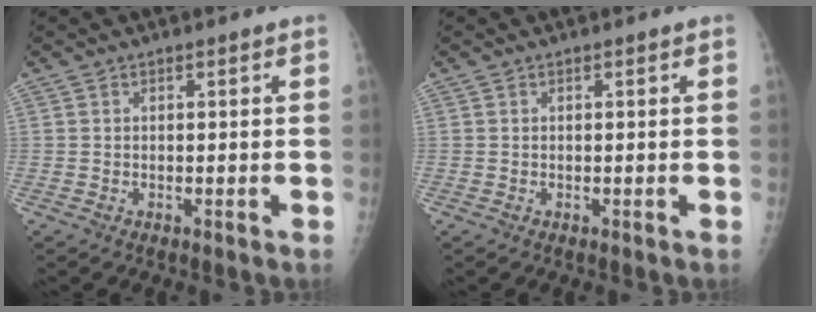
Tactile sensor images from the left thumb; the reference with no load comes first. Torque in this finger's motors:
{"motor_torque": [-0.31, 0.01, -0.05, -0.12, 0.00]}